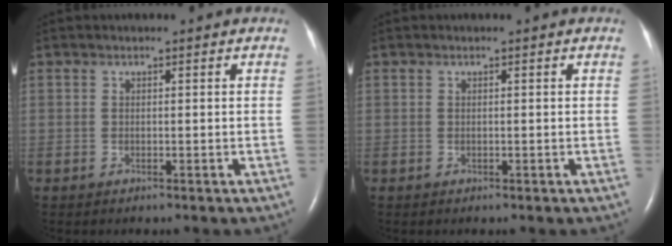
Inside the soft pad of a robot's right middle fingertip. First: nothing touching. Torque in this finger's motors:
{"motor_torque": [0.17, -0.14, 0.00, 0.00]}